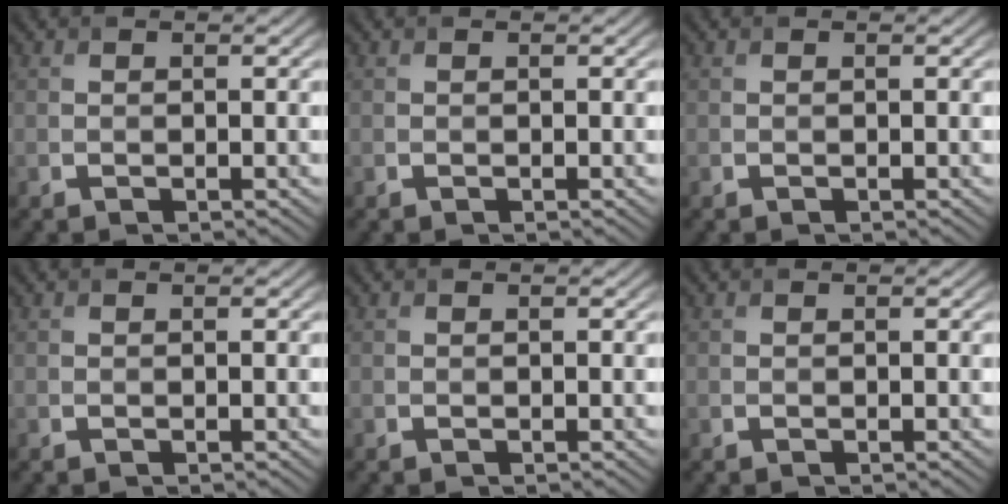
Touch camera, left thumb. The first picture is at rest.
{"total": 0.0}
{"total": 0.0}
{"total": 0.0}
{"total": 0.0}
{"total": 0.0}